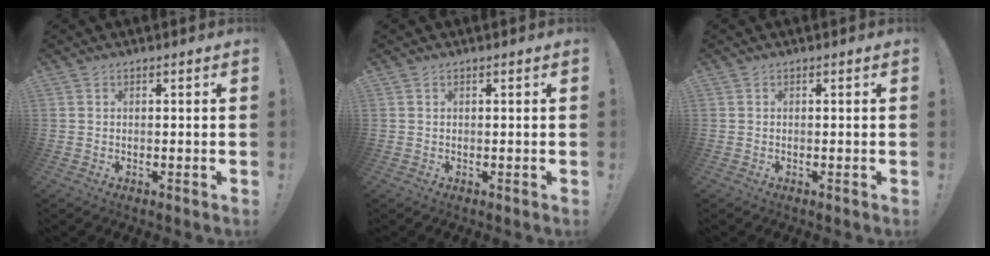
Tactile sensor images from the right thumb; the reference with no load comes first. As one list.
[{"total": 0.0}, {"total": 0.0}]